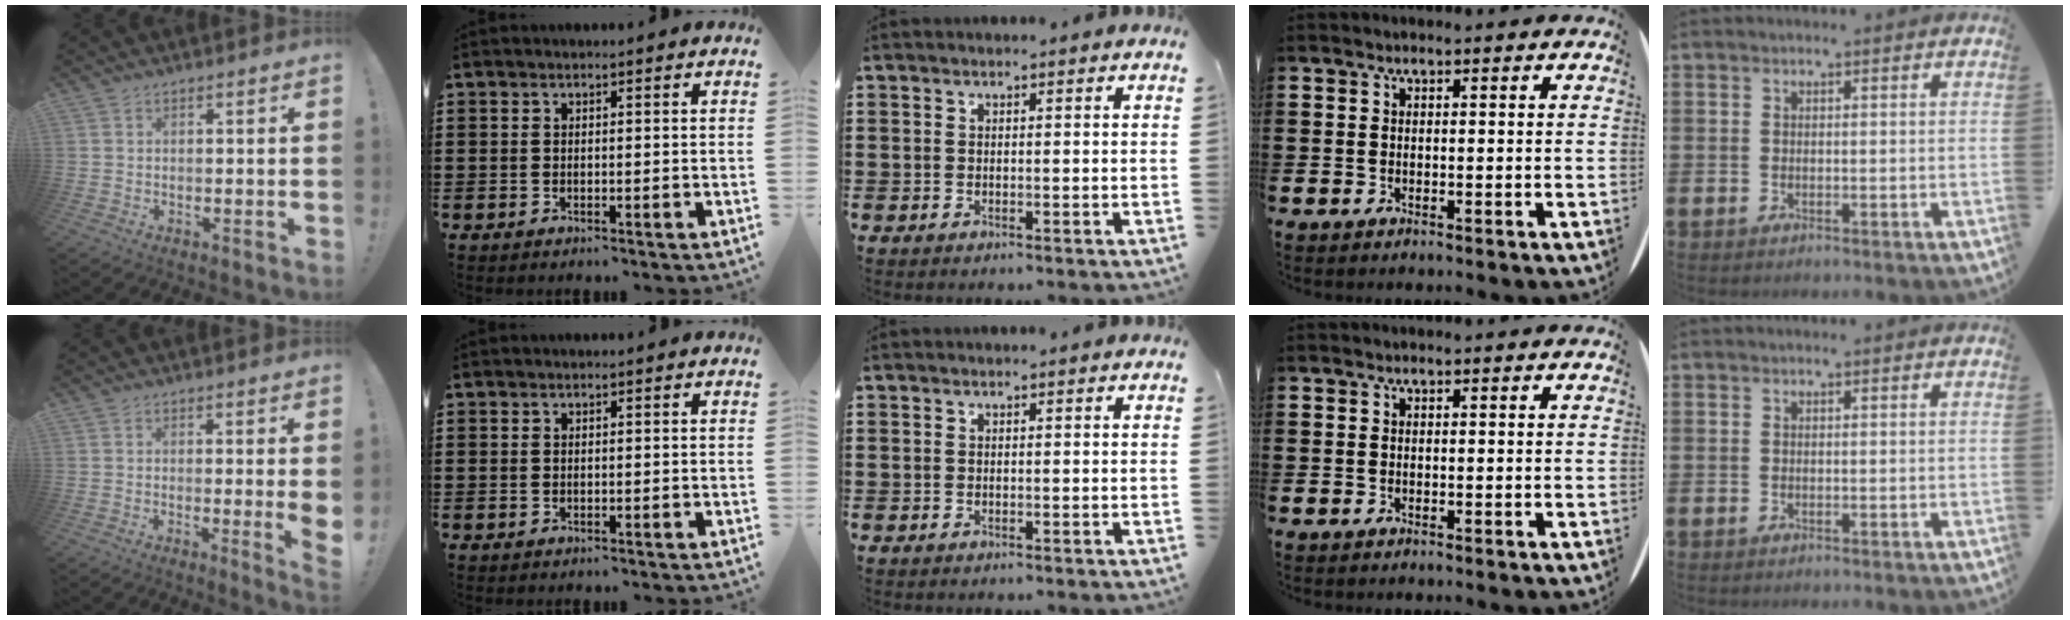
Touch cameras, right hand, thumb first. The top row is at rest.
{"thumb": {"total": 4.1, "force": [0.5, -0.1, 4.1], "torque": [-0.051, -0.018, 0.010]}}